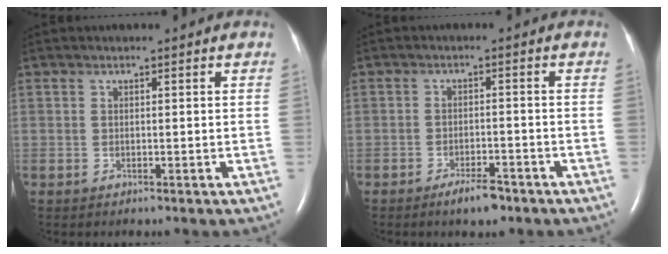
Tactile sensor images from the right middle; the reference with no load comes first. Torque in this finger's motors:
{"motor_torque": [0.39, -0.37, 0.02, 0.02]}